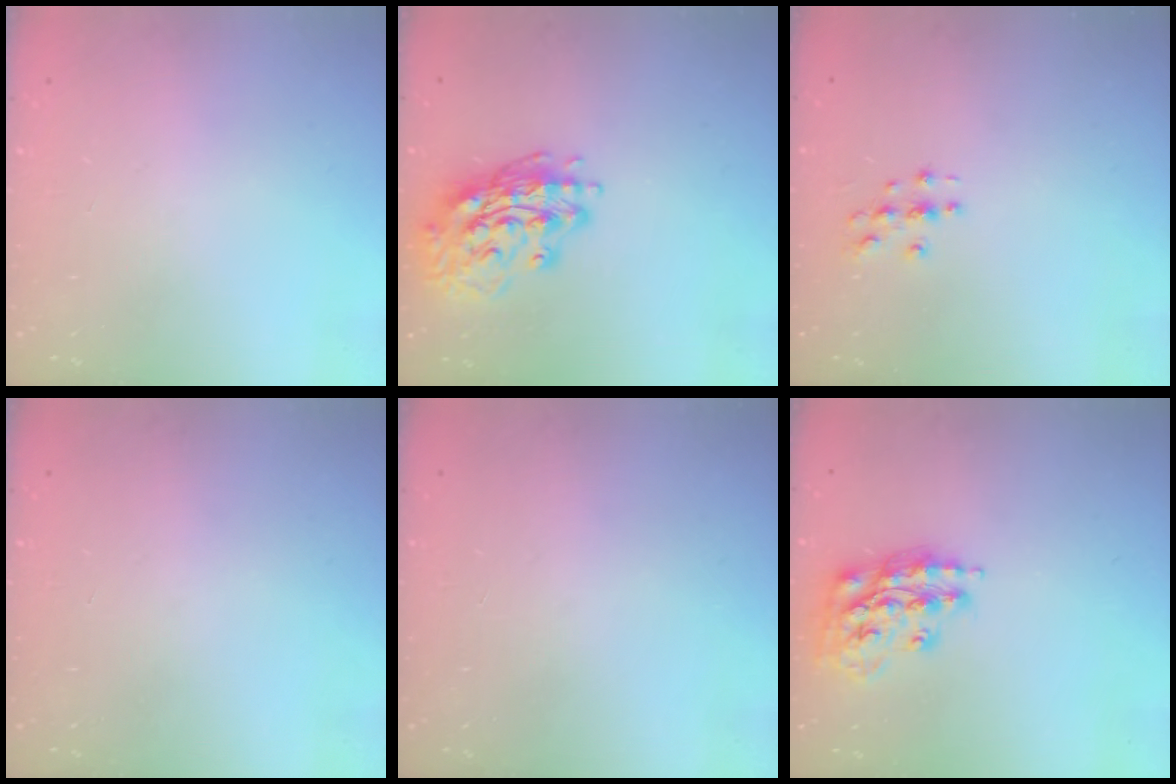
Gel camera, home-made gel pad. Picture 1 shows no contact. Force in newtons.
{"total": 16.3, "press": 16.1, "slide": 2.8}
{"total": 2.8, "press": 2.8, "slide": 0.3}
{"total": 0.0}
{"total": 0.0}
{"total": 15.2, "press": 15.1, "slide": 0.8}